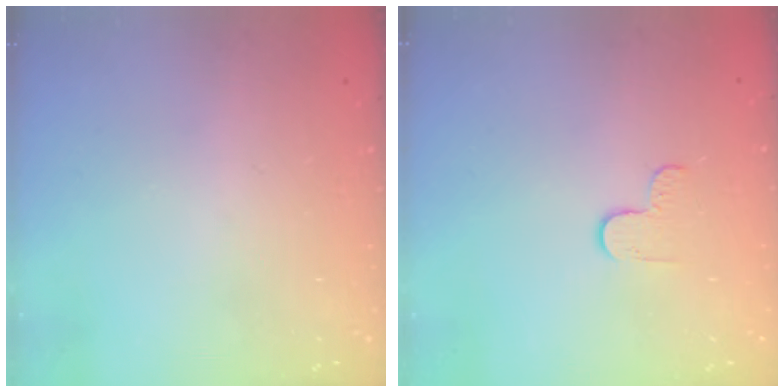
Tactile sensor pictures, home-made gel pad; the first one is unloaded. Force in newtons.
{"total": 3.3, "press": 3.3, "slide": 0.4}